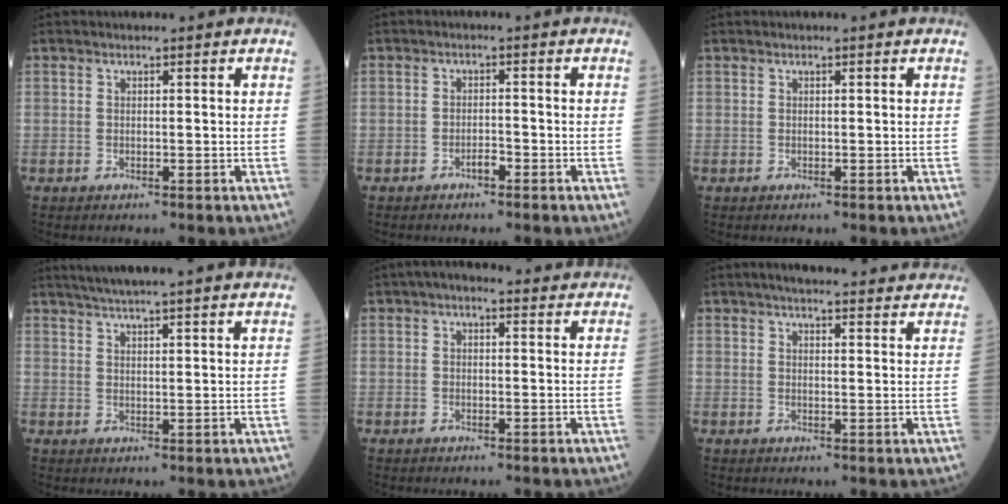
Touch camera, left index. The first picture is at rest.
{"total": 1.5, "force": [-1.1, 0.4, 0.9], "torque": [-0.014, 0.002, -0.019]}
{"total": 0.0}
{"total": 18.1, "force": [16.2, 0.0, 8.0], "torque": [-0.130, 0.012, 0.209]}
{"total": 5.9, "force": [4.8, 1.9, 2.8], "torque": [-0.038, 0.033, 0.057]}
{"total": 20.1, "force": [18.5, 2.5, 7.5], "torque": [-0.090, 0.012, 0.218]}